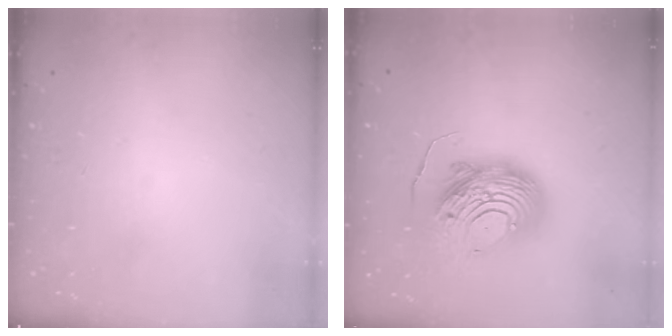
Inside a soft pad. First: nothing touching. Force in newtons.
{"total": 15.4, "press": 15.3, "slide": 1.4}